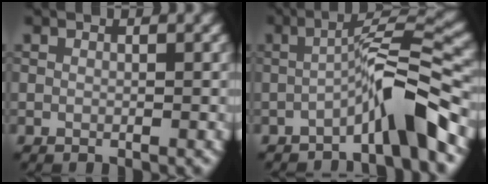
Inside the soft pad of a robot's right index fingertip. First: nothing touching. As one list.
[{"total": 6.2, "force": [-3.1, 0.6, 5.3], "torque": [-0.082, 0.026, -0.061]}]